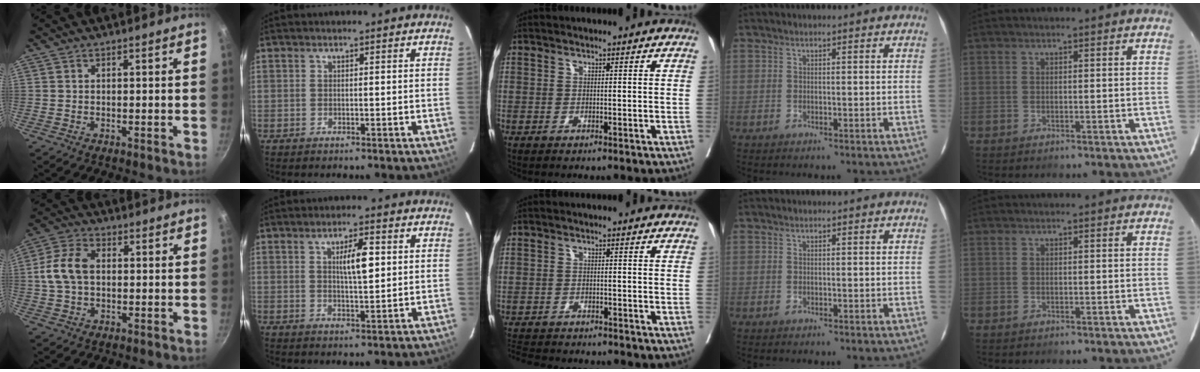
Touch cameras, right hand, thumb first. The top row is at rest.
{"thumb": {"total": 8.7, "force": [0.5, 5.8, 6.4], "torque": [-0.132, 0.021, 0.006]}, "index": {"total": 5.3, "force": [1.3, 1.0, 5.1], "torque": [-0.087, 0.003, 0.024]}, "middle": {"total": 8.8, "force": [-8.1, 1.9, 2.7], "torque": [-0.046, -0.007, -0.118]}}